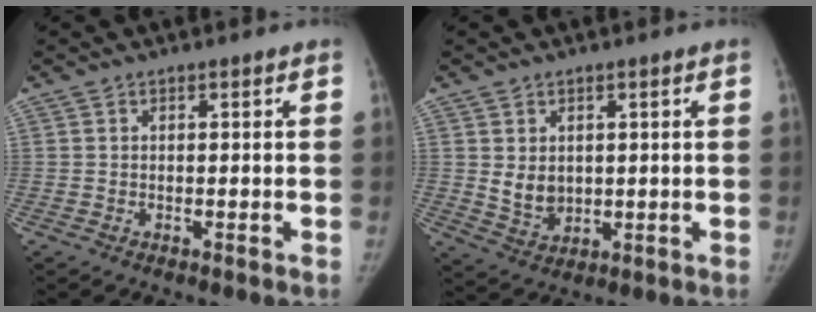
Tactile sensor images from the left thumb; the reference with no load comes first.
{"total": 5.1, "force": [0.8, 3.8, 3.3], "torque": [-0.040, -0.016, 0.029]}